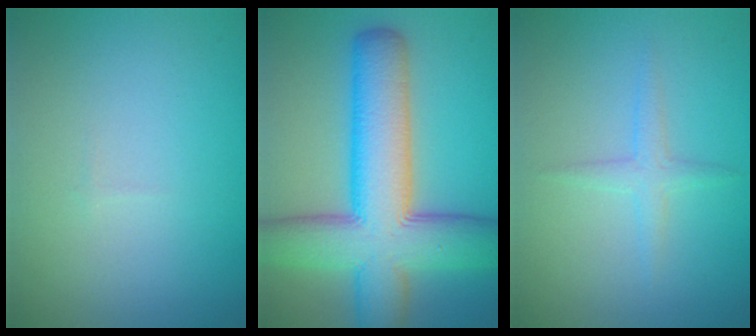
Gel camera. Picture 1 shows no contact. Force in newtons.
{"total": 11.6, "press": 11.6, "slide": 0.6}
{"total": 1.5, "press": 1.5, "slide": 0.0}